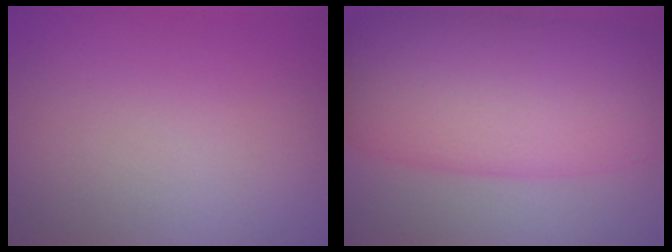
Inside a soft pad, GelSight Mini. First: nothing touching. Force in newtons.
{"total": 11.8, "press": 11.8, "slide": 0.2}